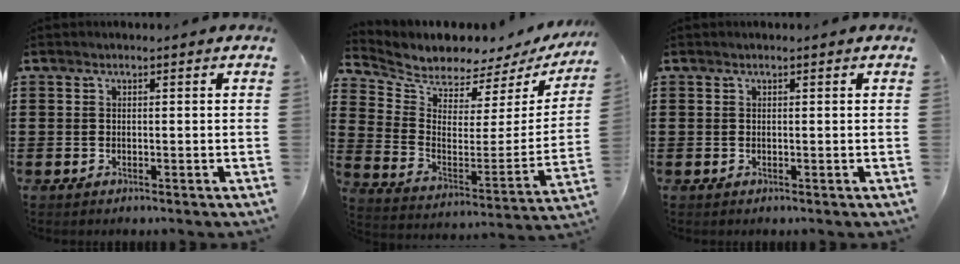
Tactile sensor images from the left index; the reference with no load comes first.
{"total": 4.8, "force": [4.8, 0.8, -0.3], "torque": [-0.033, -0.056, 0.079]}
{"total": 0.0}